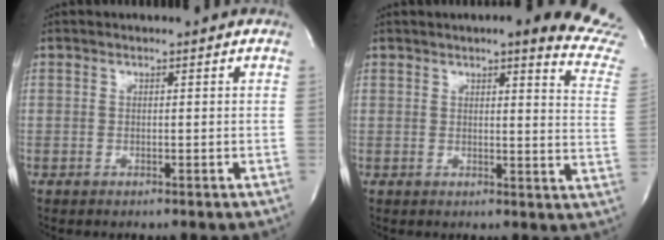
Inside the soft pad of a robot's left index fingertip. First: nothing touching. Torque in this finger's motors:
{"motor_torque": [-0.52, -0.53, 0.39, 0.06]}